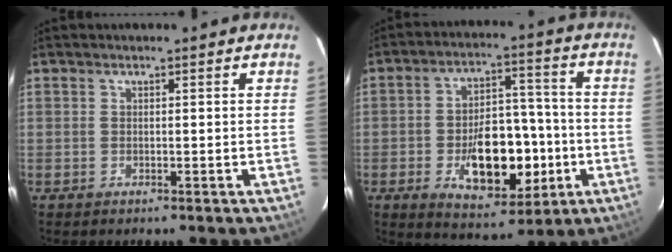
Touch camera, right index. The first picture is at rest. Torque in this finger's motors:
{"motor_torque": [0.65, -0.12, 0.84, 0.16]}